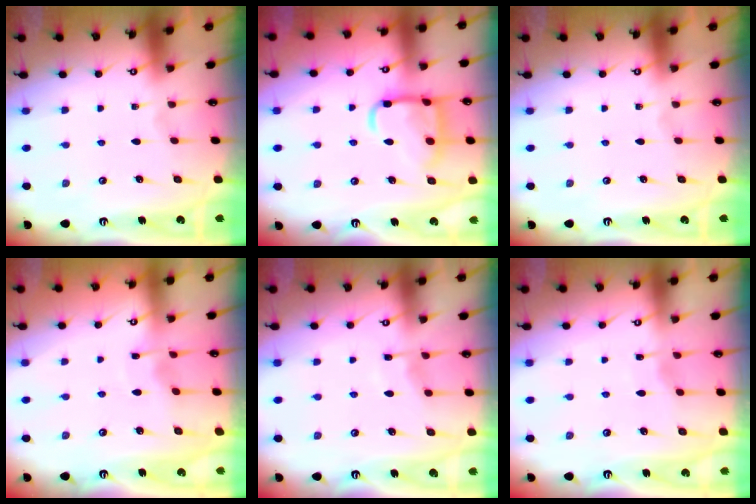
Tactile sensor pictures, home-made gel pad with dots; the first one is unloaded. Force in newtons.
{"total": 13.8, "press": 13.8, "slide": 1.3}
{"total": 0.0}
{"total": 2.8, "press": 2.8, "slide": 0.4}
{"total": 4.5, "press": 4.5, "slide": 0.5}
{"total": 2.6, "press": 2.6, "slide": 0.3}